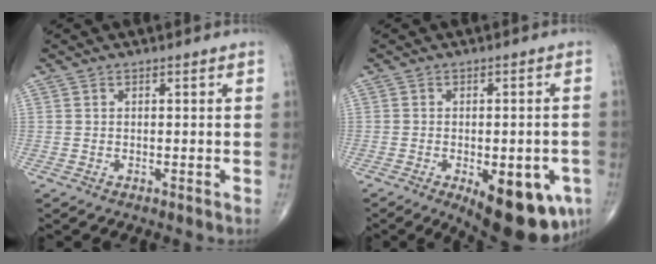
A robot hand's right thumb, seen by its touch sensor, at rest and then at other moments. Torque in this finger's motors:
{"motor_torque": [2.15, 2.08, 1.14, -1.31, 0.44]}